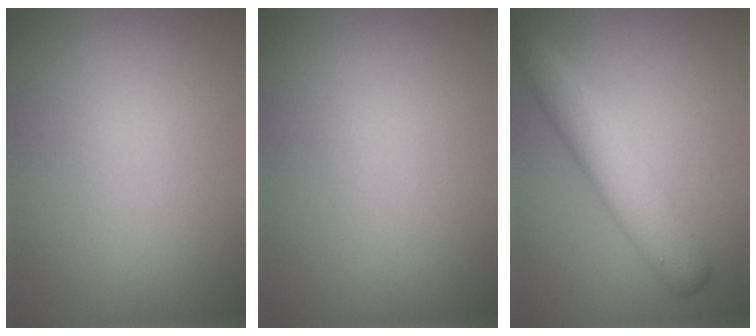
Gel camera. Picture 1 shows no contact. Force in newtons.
{"total": 0.0}
{"total": 4.7, "press": 4.7, "slide": 0.3}